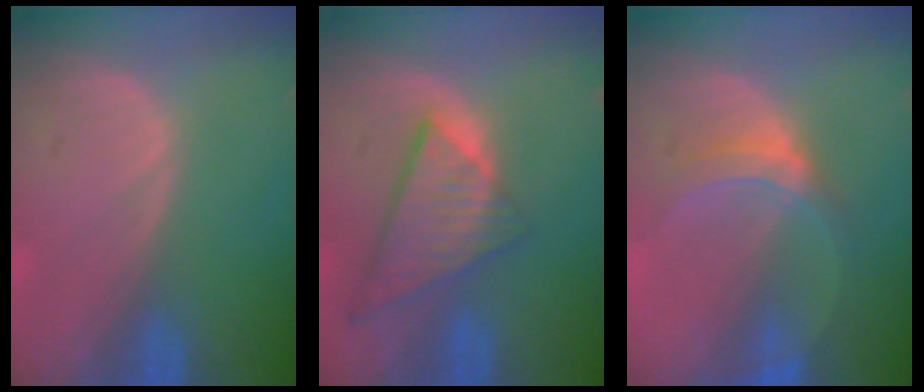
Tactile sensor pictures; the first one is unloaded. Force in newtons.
{"total": 8.7, "press": 7.5, "slide": 4.5}
{"total": 5.2, "press": 5.0, "slide": 1.4}